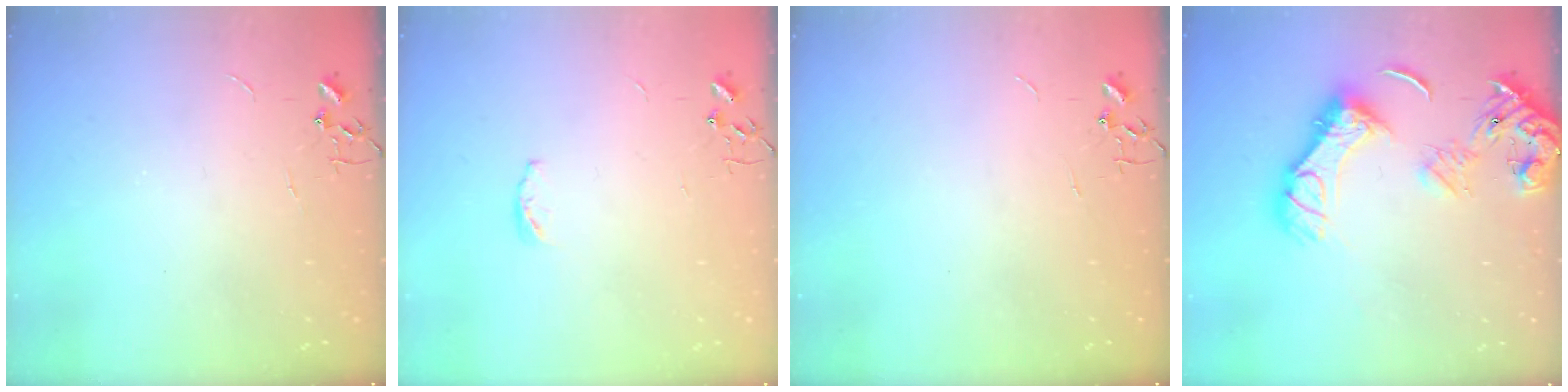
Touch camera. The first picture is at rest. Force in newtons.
{"total": 3.8, "press": 3.8, "slide": 0.5}
{"total": 0.0}
{"total": 18.4, "press": 18.3, "slide": 2.3}